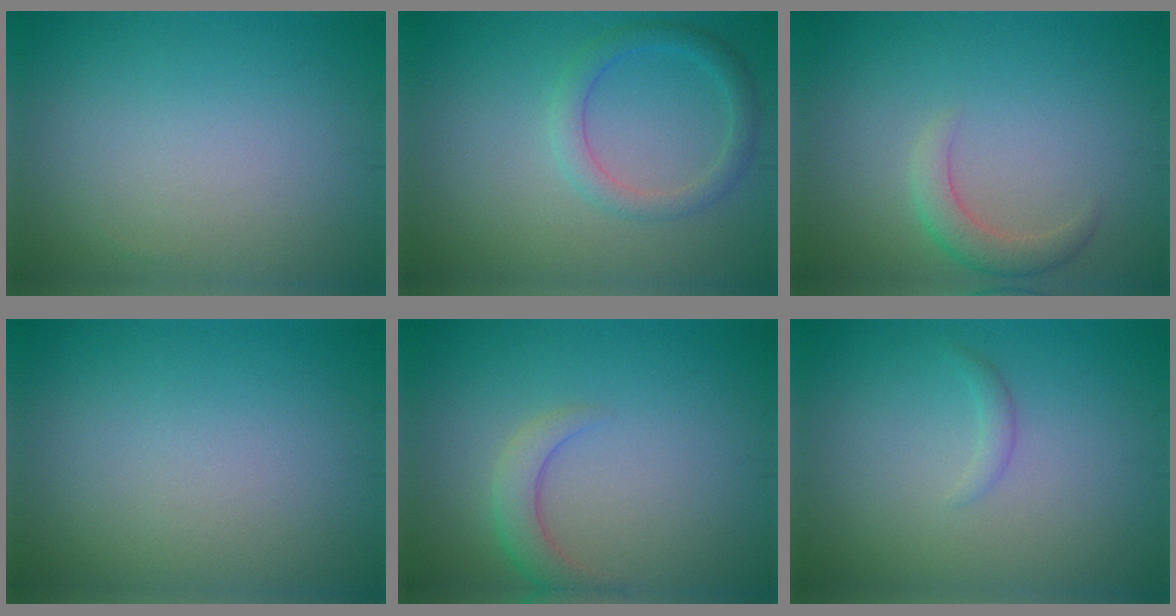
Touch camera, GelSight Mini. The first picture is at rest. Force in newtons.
{"total": 2.4, "press": 2.4, "slide": 0.1}
{"total": 2.3, "press": 2.3, "slide": 0.4}
{"total": 0.0}
{"total": 2.5, "press": 2.5, "slide": 0.2}
{"total": 0.8, "press": 0.8, "slide": 0.1}